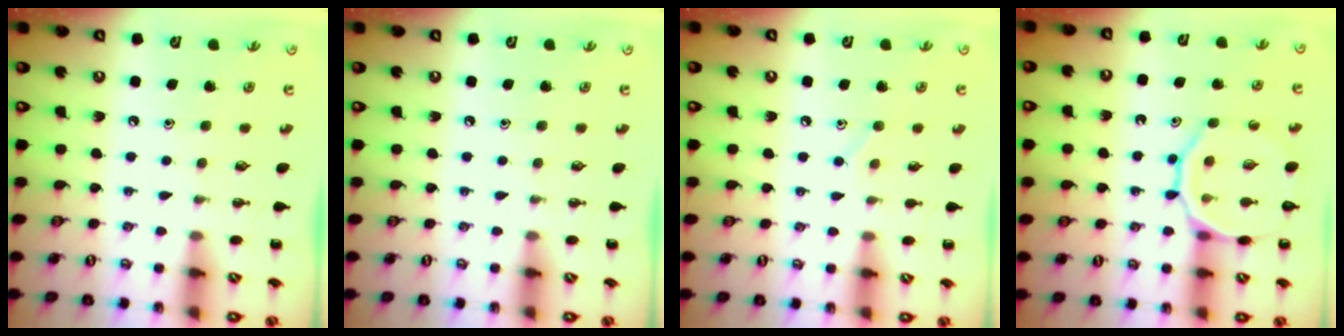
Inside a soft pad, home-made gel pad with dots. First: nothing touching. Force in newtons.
{"total": 0.0}
{"total": 6.1, "press": 5.9, "slide": 1.5}
{"total": 14.3, "press": 14.1, "slide": 1.8}